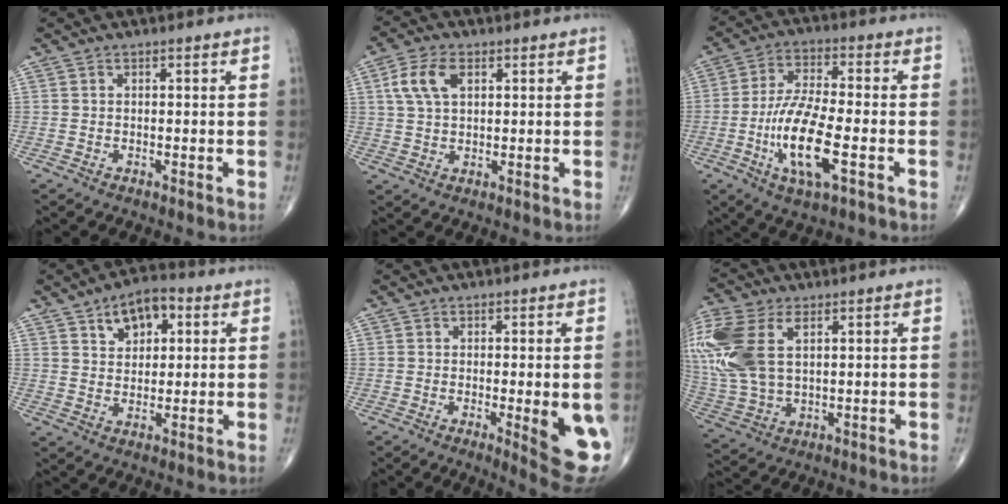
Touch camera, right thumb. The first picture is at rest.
{"total": 7.0, "force": [2.3, 4.0, 5.3], "torque": [-0.110, 0.005, 0.044]}
{"total": 13.5, "force": [-3.9, 4.1, 12.3], "torque": [-0.244, 0.011, -0.073]}
{"total": 8.5, "force": [3.7, 5.2, 5.7], "torque": [-0.057, -0.002, 0.053]}
{"total": 10.4, "force": [-2.0, 2.3, 9.9], "torque": [-0.113, -0.020, -0.021]}
{"total": 20.3, "force": [6.1, 12.0, 15.2], "torque": [-0.390, 0.004, 0.122]}